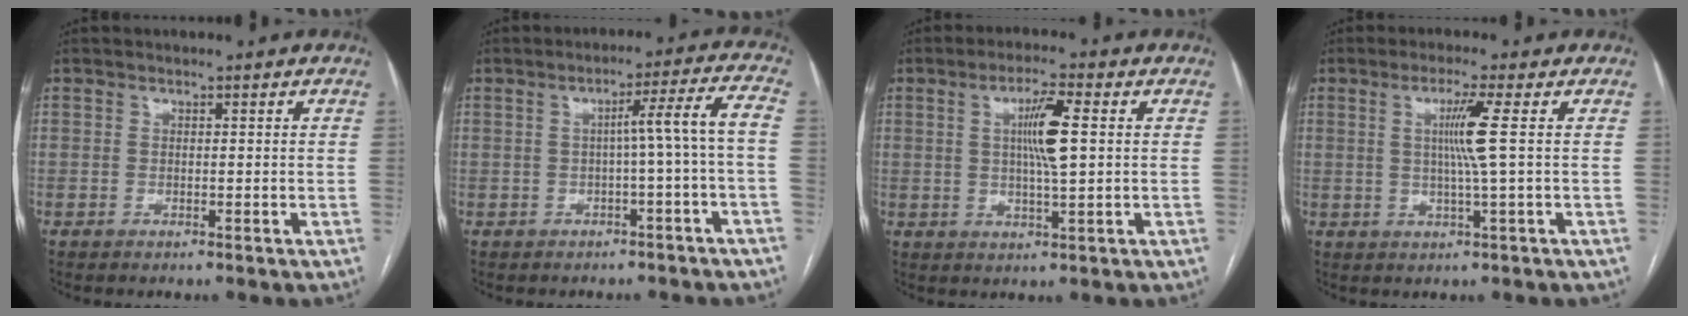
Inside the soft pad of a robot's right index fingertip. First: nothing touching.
{"total": 6.1, "force": [-1.2, -1.2, 5.9], "torque": [-0.084, 0.016, -0.014]}
{"total": 6.5, "force": [1.3, 0.3, 6.4], "torque": [-0.119, 0.001, 0.023]}
{"total": 5.2, "force": [1.0, -1.5, 4.9], "torque": [-0.096, -0.005, 0.021]}